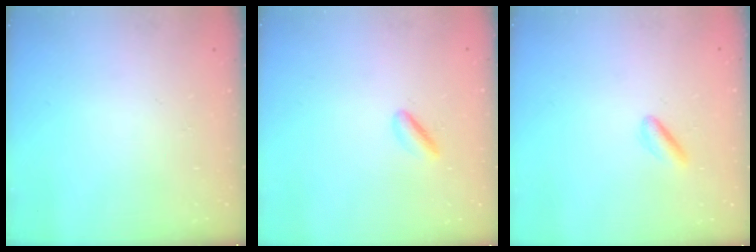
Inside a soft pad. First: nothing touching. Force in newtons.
{"total": 3.7, "press": 3.5, "slide": 1.2}
{"total": 2.5, "press": 2.3, "slide": 1.0}